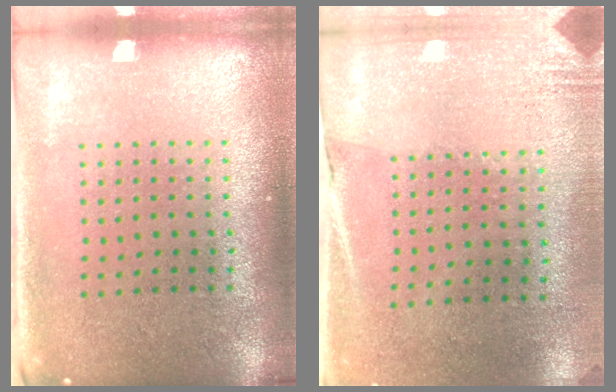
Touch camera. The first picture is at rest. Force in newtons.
{"total": 2.7, "press": 2.4, "slide": 1.3}